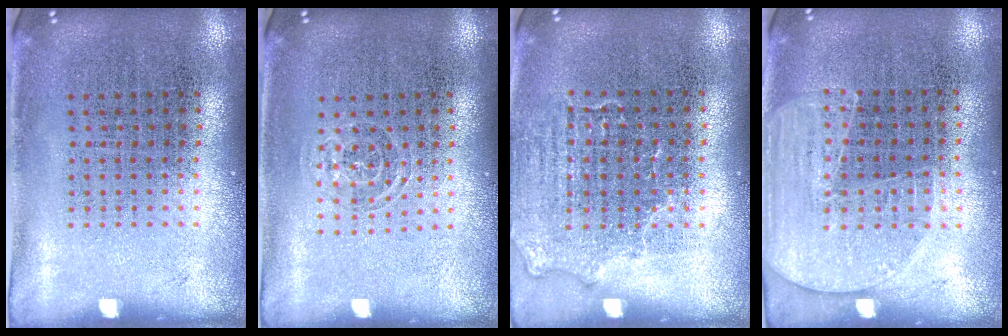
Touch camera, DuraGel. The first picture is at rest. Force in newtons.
{"total": 0.9, "press": 0.6, "slide": 0.7}
{"total": 1.4, "press": 1.2, "slide": 0.6}
{"total": 1.8, "press": 1.5, "slide": 0.9}